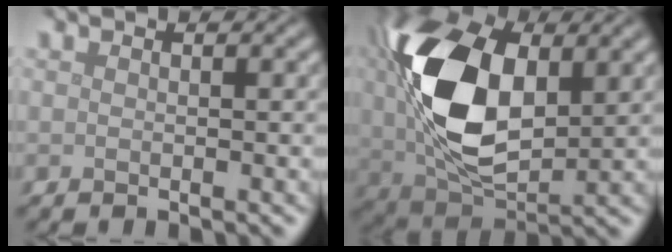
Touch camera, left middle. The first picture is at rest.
{"total": 12.9, "force": [2.2, 7.4, 10.3], "torque": [-0.216, 0.009, 0.044]}